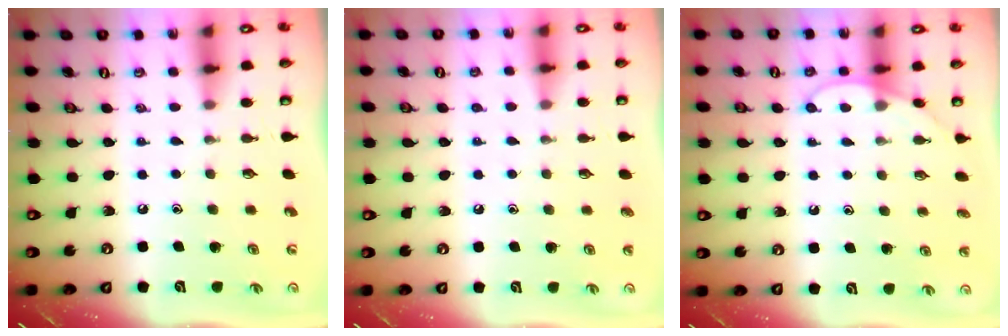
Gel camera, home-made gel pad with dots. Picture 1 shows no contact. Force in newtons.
{"total": 2.0, "press": 2.0, "slide": 0.2}
{"total": 6.1, "press": 6.1, "slide": 0.6}